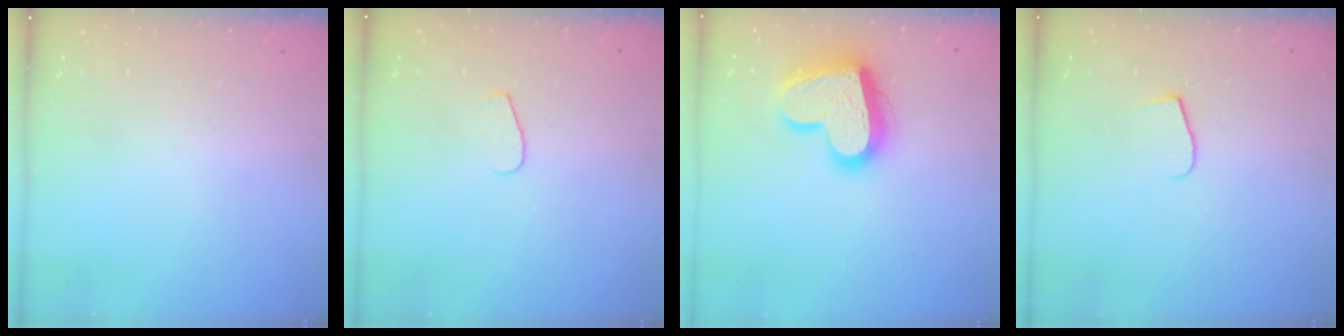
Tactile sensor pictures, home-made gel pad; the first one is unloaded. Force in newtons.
{"total": 4.6, "press": 4.5, "slide": 0.4}
{"total": 18.7, "press": 18.6, "slide": 1.6}
{"total": 7.5, "press": 7.5, "slide": 0.6}